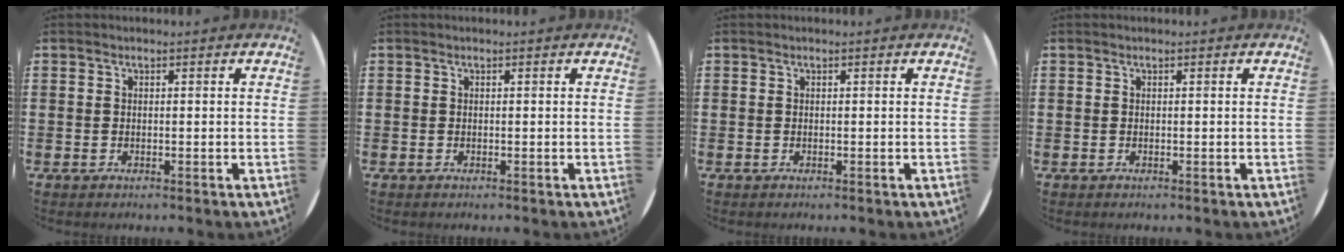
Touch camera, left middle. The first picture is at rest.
{"total": 0.0}
{"total": 0.0}
{"total": 0.0}